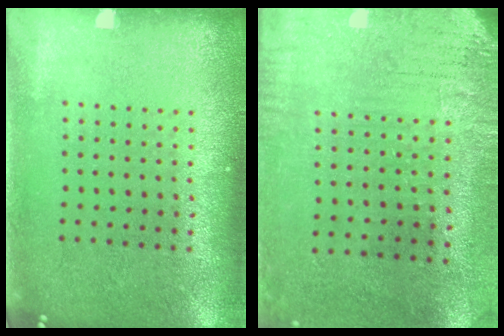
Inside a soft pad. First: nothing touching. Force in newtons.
{"total": 3.2, "press": 2.5, "slide": 2.0}